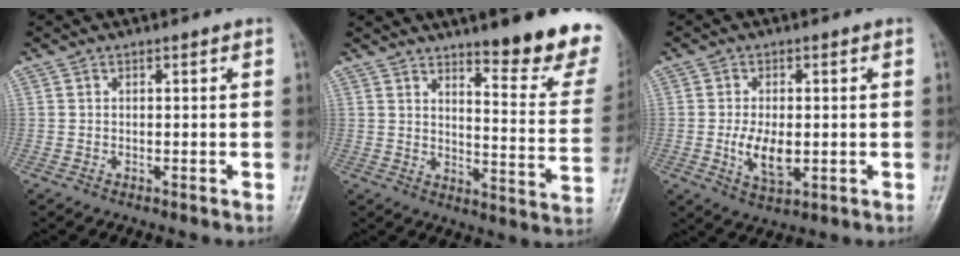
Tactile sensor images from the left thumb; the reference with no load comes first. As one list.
[{"total": 16.9, "force": [12.2, 3.1, 11.3], "torque": [-0.109, -0.090, 0.160]}, {"total": 6.7, "force": [-0.9, 3.5, 5.6], "torque": [-0.100, -0.005, -0.012]}]